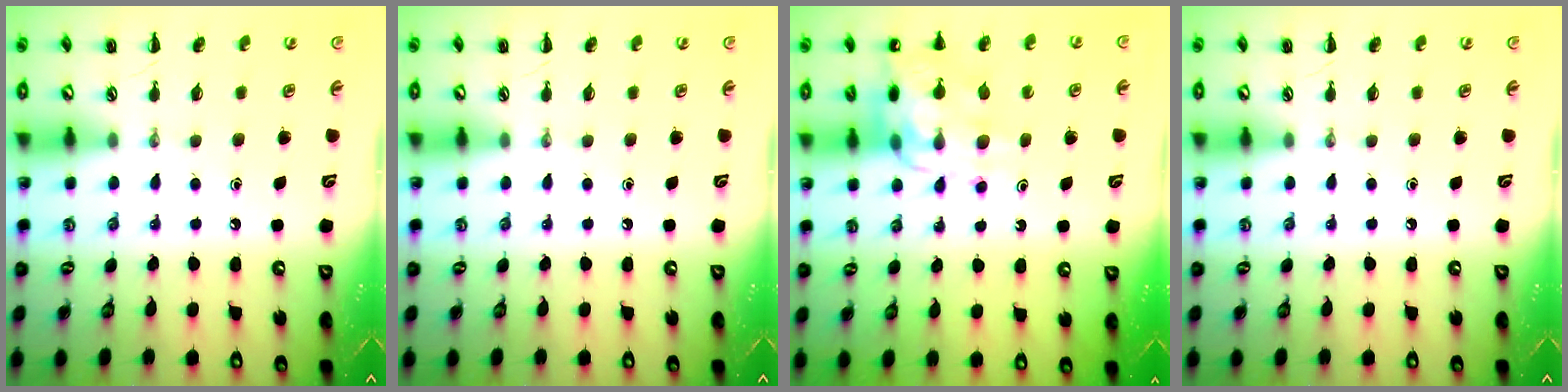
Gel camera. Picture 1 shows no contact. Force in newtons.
{"total": 0.0}
{"total": 12.6, "press": 12.2, "slide": 3.2}
{"total": 0.0}